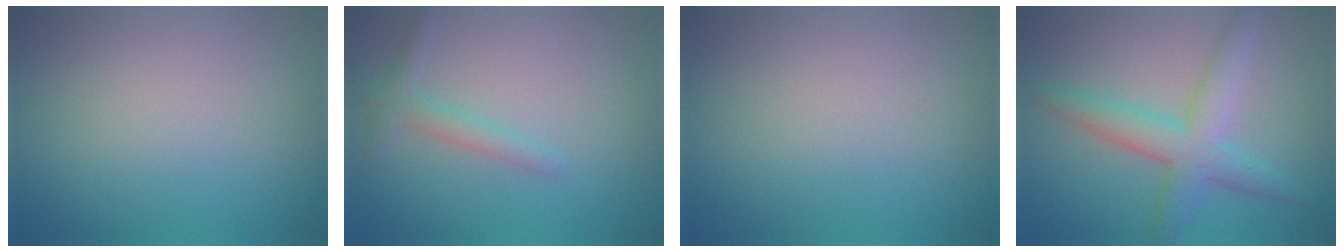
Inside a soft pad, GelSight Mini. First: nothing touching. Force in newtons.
{"total": 1.8, "press": 1.8, "slide": 0.1}
{"total": 0.0}
{"total": 4.6, "press": 4.6, "slide": 0.1}